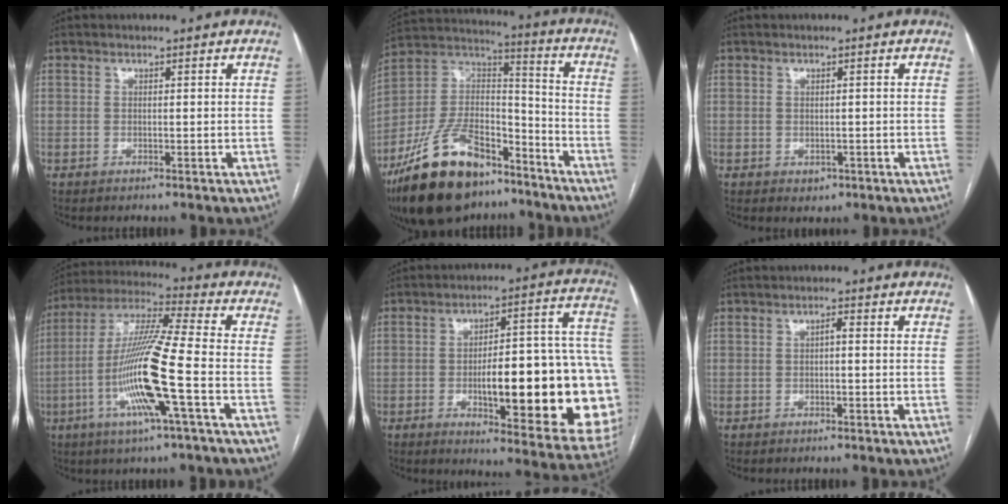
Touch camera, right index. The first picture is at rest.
{"total": 22.6, "force": [-15.8, 9.7, 13.0], "torque": [-0.277, 0.019, -0.278]}
{"total": 1.6, "force": [-0.5, 1.3, 0.7], "torque": [-0.008, 0.001, 0.000]}
{"total": 15.6, "force": [-4.5, -0.3, 14.9], "torque": [-0.300, -0.007, -0.095]}
{"total": 26.5, "force": [-4.4, 5.8, 25.5], "torque": [-0.254, 0.020, -0.048]}
{"total": 1.1, "force": [-0.1, 0.3, 1.0], "torque": [-0.015, 0.004, -0.002]}